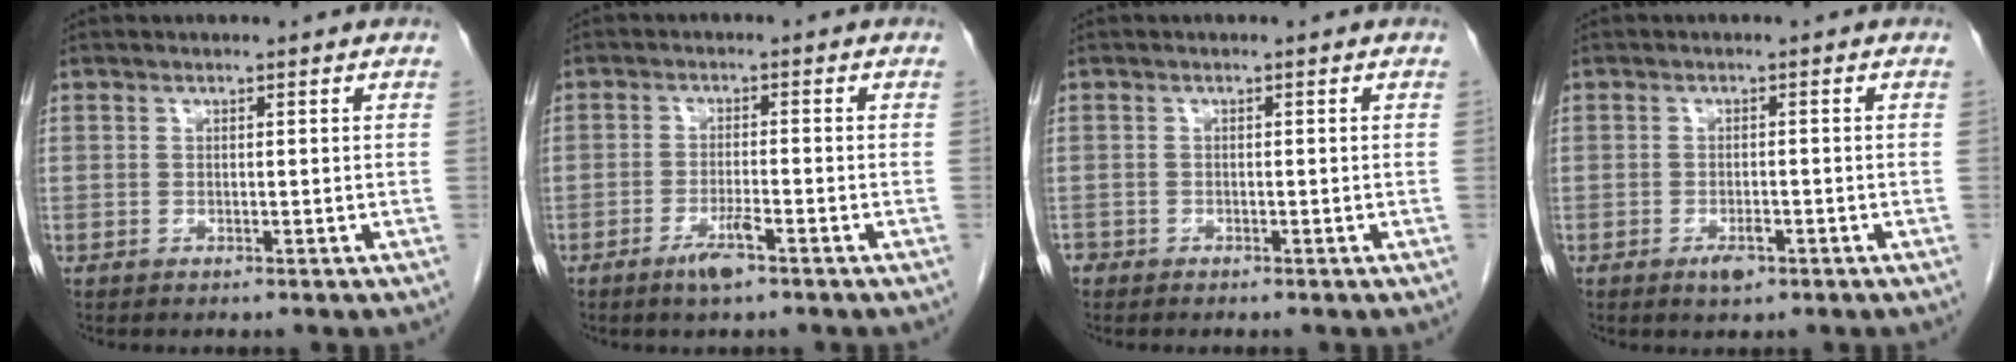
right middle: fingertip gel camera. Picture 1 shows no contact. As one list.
[{"total": 3.6, "force": [-2.3, 0.3, 2.8], "torque": [-0.056, -0.005, -0.042]}, {"total": 1.3, "force": [-0.9, 0.9, 0.3], "torque": [-0.011, 0.000, -0.017]}, {"total": 2.2, "force": [-1.3, 0.8, 1.6], "torque": [-0.026, 0.001, -0.018]}]